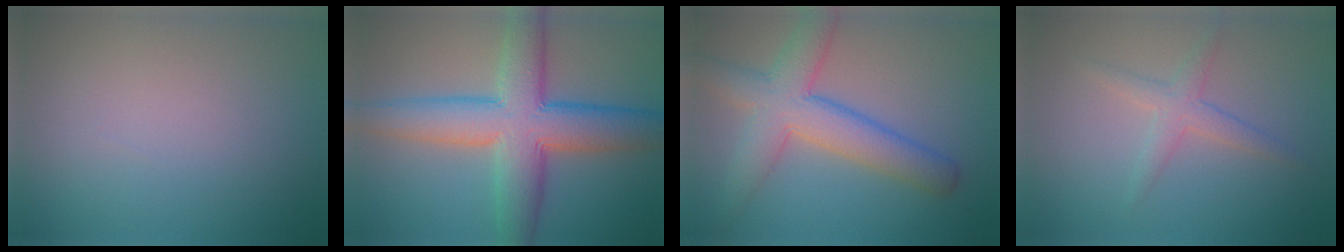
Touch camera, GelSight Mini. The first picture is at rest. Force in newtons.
{"total": 9.6, "press": 9.6, "slide": 0.3}
{"total": 6.8, "press": 6.8, "slide": 0.2}
{"total": 2.2, "press": 2.2, "slide": 0.0}